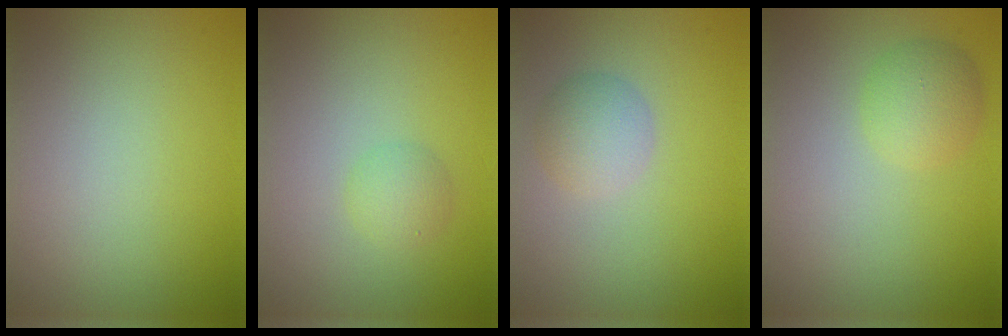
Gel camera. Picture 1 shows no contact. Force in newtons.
{"total": 1.7, "press": 1.7, "slide": 0.1}
{"total": 2.7, "press": 2.7, "slide": 0.2}
{"total": 2.8, "press": 2.8, "slide": 0.1}